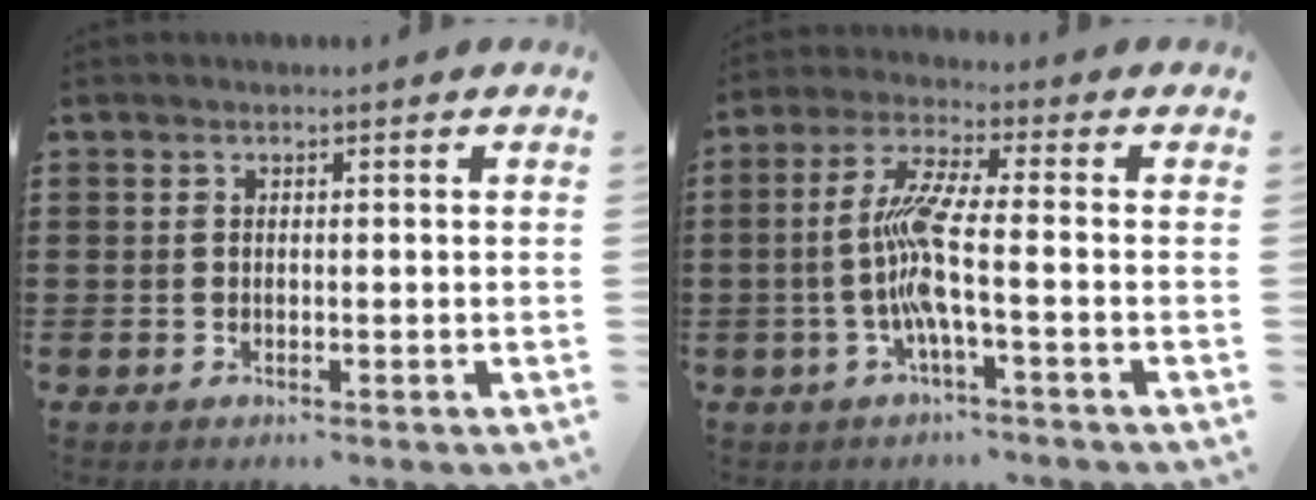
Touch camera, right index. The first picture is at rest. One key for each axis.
{"total": 7.9, "fx": -1.7, "fy": 0.4, "fz": 7.7, "tx": -0.178, "ty": -0.019, "tz": -0.045}